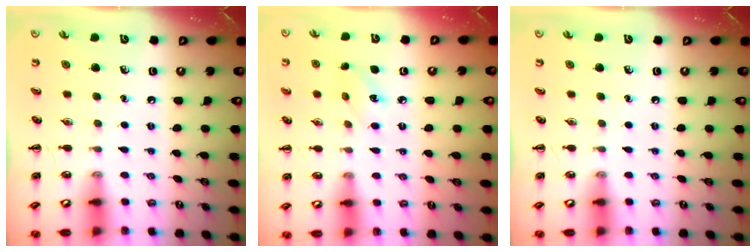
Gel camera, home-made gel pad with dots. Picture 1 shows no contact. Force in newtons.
{"total": 5.1, "press": 4.9, "slide": 1.3}
{"total": 0.0}